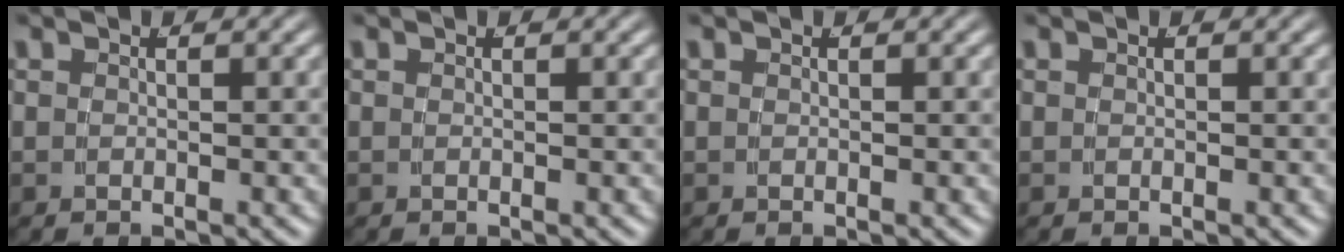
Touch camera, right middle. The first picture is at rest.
{"total": 0.0}
{"total": 0.0}
{"total": 0.0}